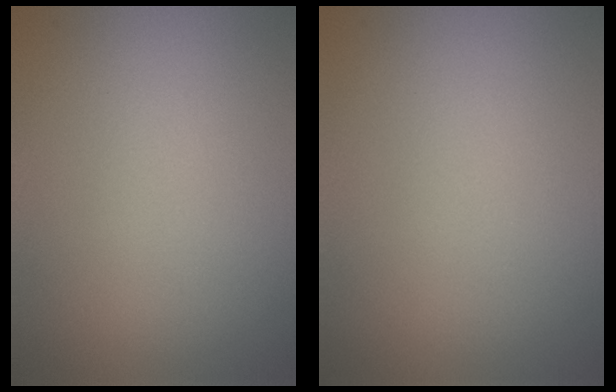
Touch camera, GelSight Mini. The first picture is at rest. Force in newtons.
{"total": 0.0}